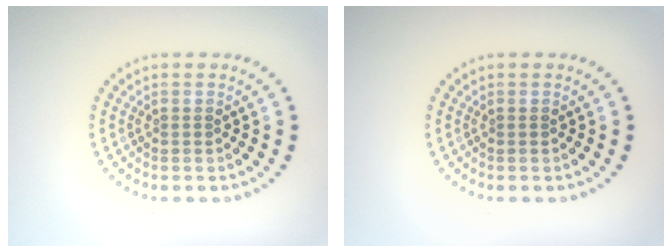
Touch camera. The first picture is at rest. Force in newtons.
{"total": 0.0}